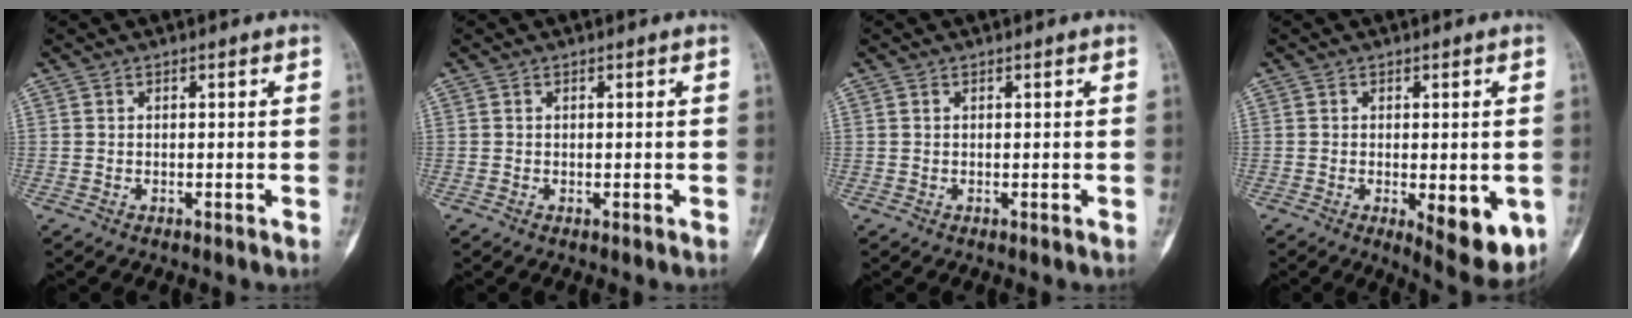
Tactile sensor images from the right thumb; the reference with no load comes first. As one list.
[{"total": 0.0}, {"total": 0.0}, {"total": 9.9, "force": [-2.7, 3.7, 8.8], "torque": [-0.101, -0.016, -0.029]}]